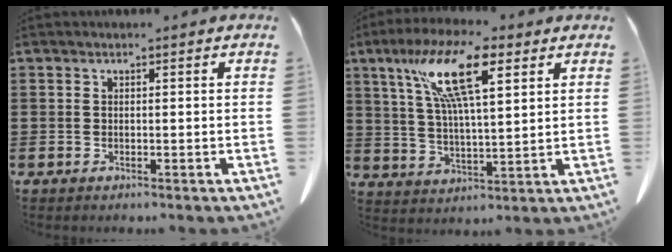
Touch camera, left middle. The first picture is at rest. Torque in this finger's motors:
{"motor_torque": [2.14, 0.00, 1.05, 0.21]}